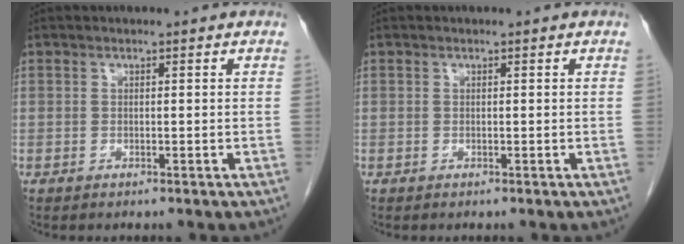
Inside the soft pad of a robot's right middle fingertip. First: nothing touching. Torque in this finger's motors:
{"motor_torque": [-0.19, 0.31, 0.01, 0.01]}